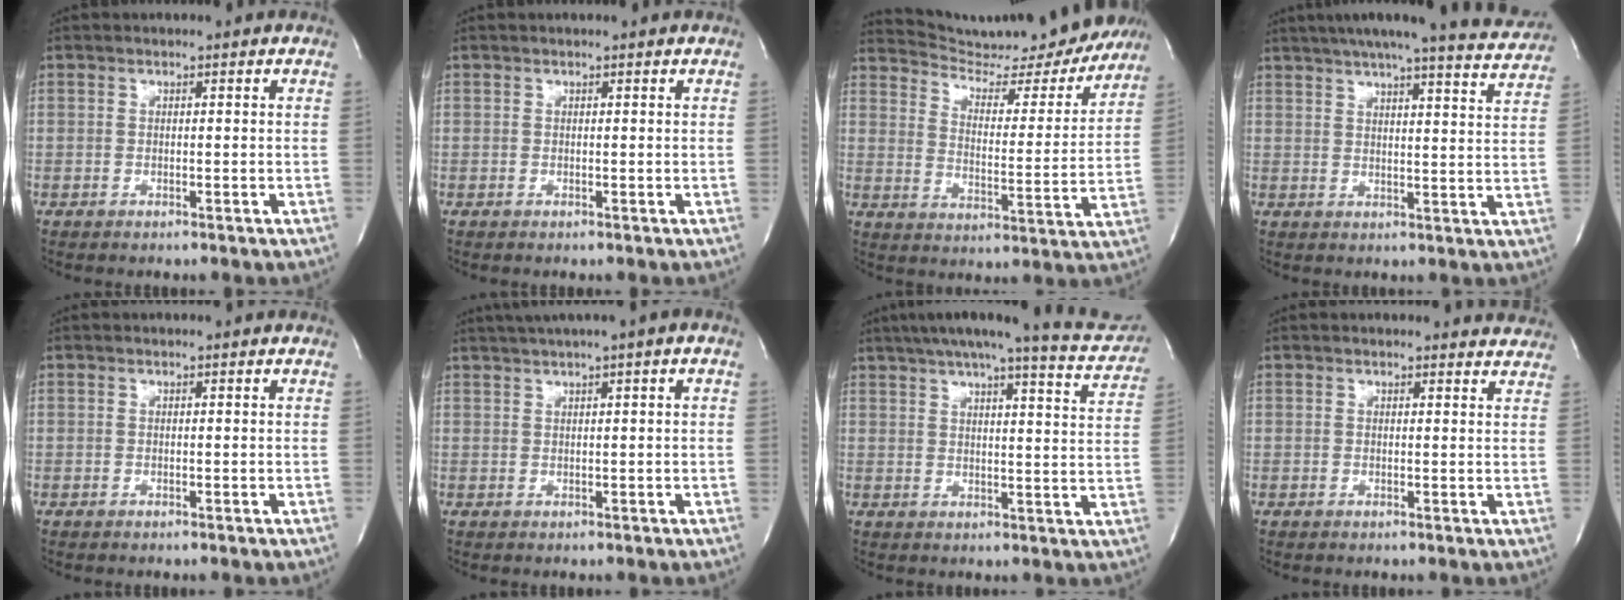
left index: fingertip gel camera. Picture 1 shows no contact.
{"total": 0.8, "force": [0.8, 0.0, 0.3], "torque": [-0.004, 0.006, 0.008]}
{"total": 18.7, "force": [18.0, 2.2, 4.5], "torque": [-0.070, -0.040, 0.247]}
{"total": 18.4, "force": [16.8, 1.0, 7.3], "torque": [-0.107, -0.026, 0.201]}
{"total": 0.0}
{"total": 5.1, "force": [3.0, -0.4, 4.1], "torque": [-0.074, 0.023, 0.051]}
{"total": 16.7, "force": [14.8, 1.5, 7.6], "torque": [-0.103, -0.009, 0.177]}
{"total": 5.8, "force": [5.6, 1.2, 0.4], "torque": [0.013, -0.005, 0.037]}